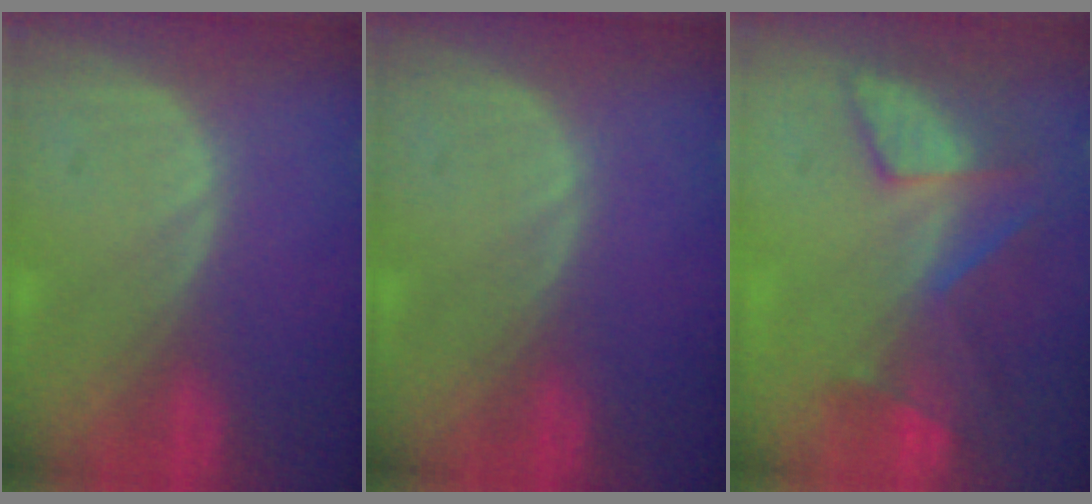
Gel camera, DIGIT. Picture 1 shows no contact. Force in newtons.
{"total": 0.0}
{"total": 8.4, "press": 7.2, "slide": 4.3}